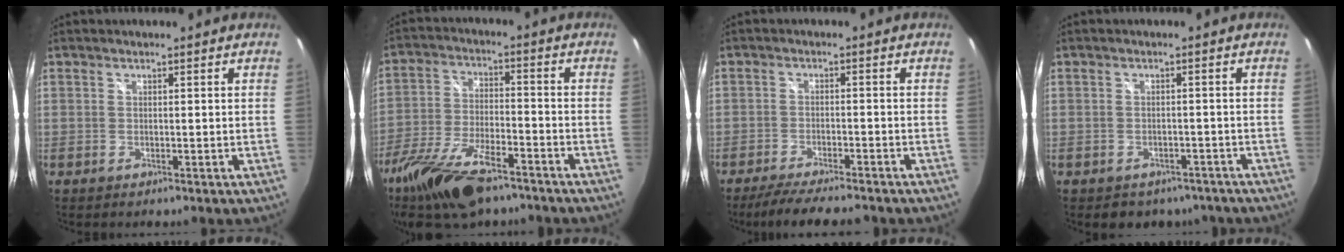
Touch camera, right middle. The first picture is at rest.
{"total": 17.6, "force": [-12.6, 6.4, 10.5], "torque": [-0.225, -0.031, -0.229]}
{"total": 9.5, "force": [-8.3, 1.5, 4.5], "torque": [-0.102, -0.017, -0.132]}
{"total": 7.3, "force": [-5.3, 4.5, 2.1], "torque": [-0.040, 0.004, -0.056]}